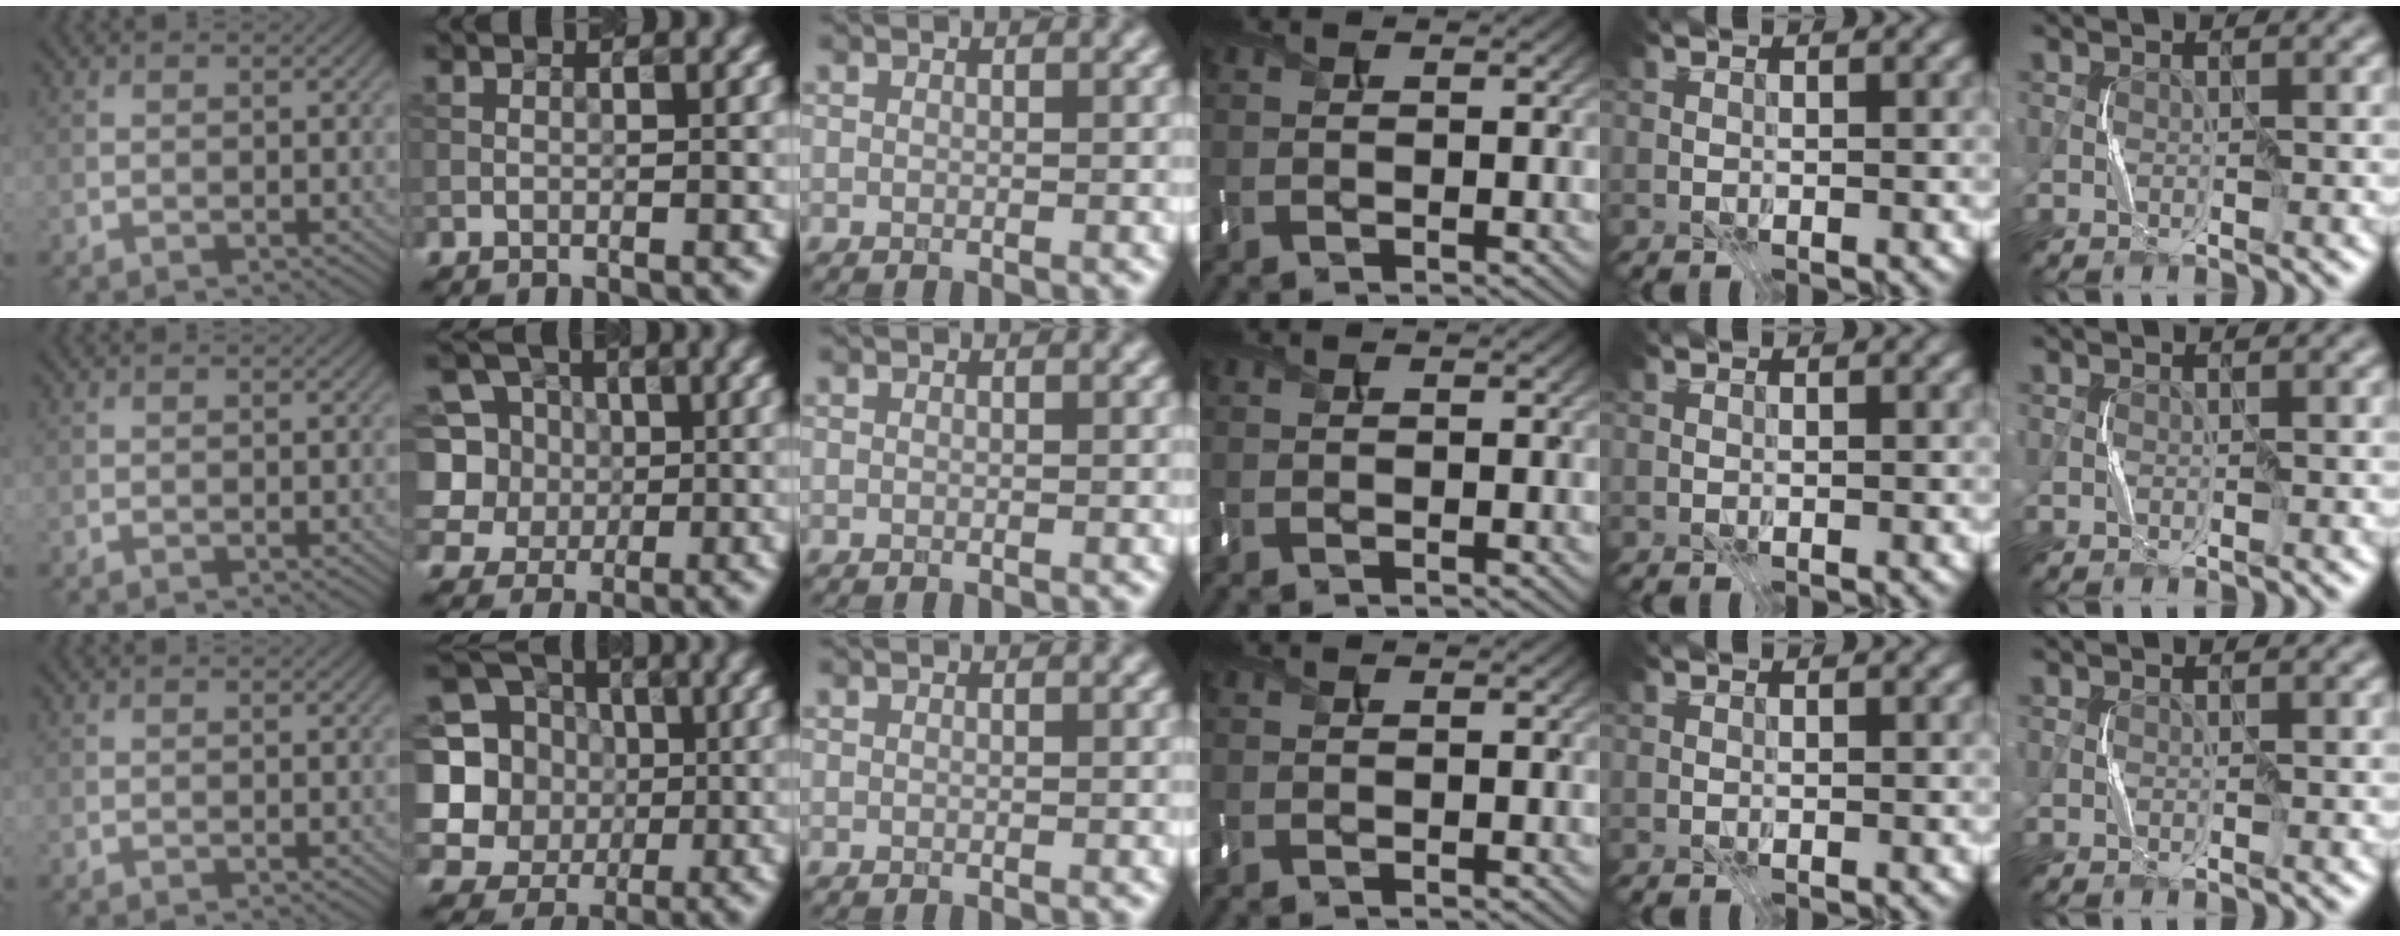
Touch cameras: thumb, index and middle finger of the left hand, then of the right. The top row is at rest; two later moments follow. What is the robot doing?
{"motion": "press", "object": "keyboard"}